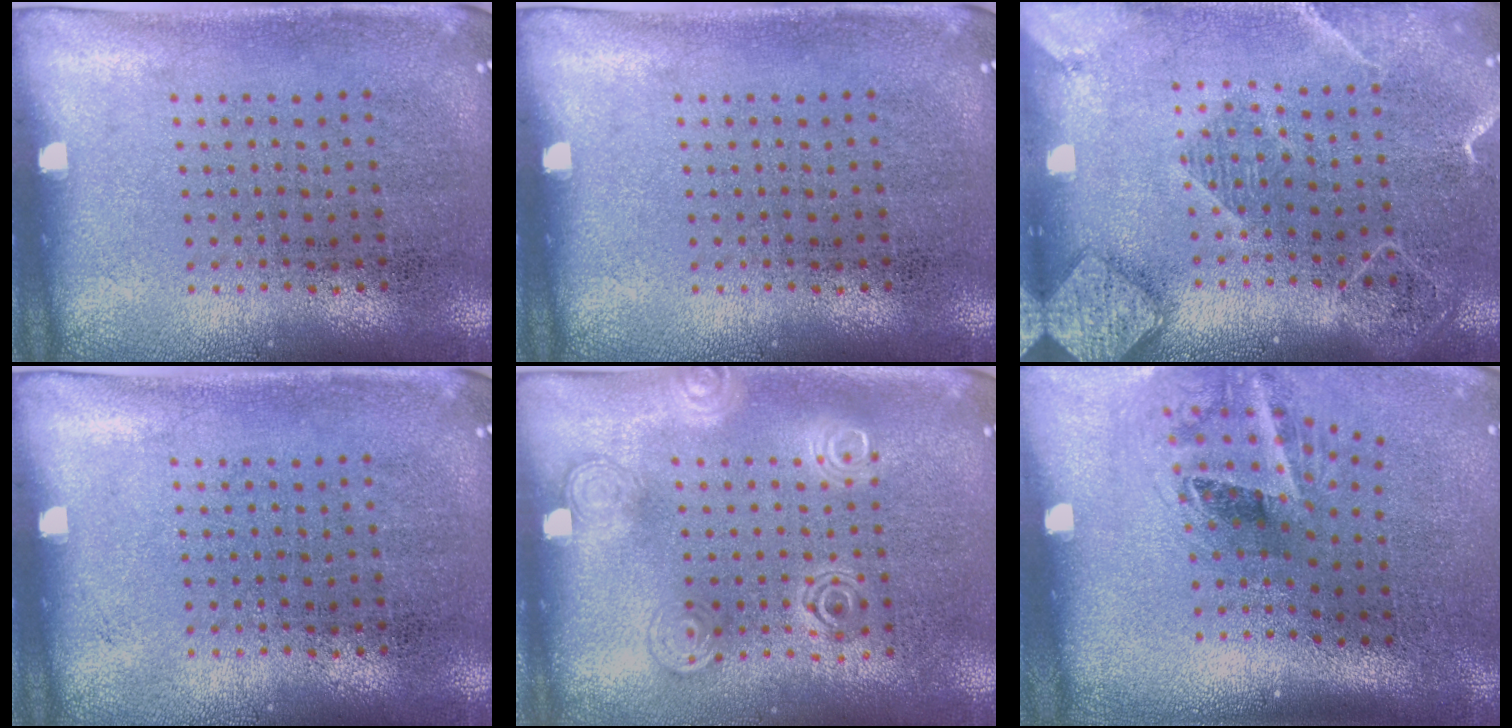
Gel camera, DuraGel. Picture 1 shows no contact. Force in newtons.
{"total": 0.0}
{"total": 2.1, "press": 1.9, "slide": 0.9}
{"total": 0.0}
{"total": 1.3, "press": 1.3, "slide": 0.2}
{"total": 2.1, "press": 1.3, "slide": 1.6}